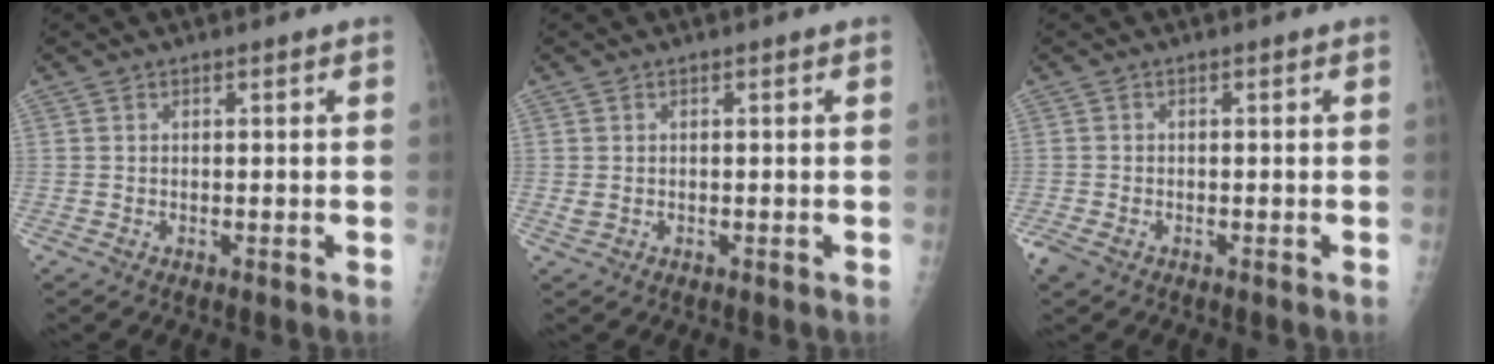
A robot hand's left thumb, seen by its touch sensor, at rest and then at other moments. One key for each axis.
{"total": 0.9, "fx": -0.1, "fy": 0.6, "fz": 0.6, "tx": -0.023, "ty": 0.003, "tz": 0.002}
{"total": 2.6, "fx": -1.5, "fy": 1.5, "fz": 1.5, "tx": -0.041, "ty": -0.004, "tz": -0.027}